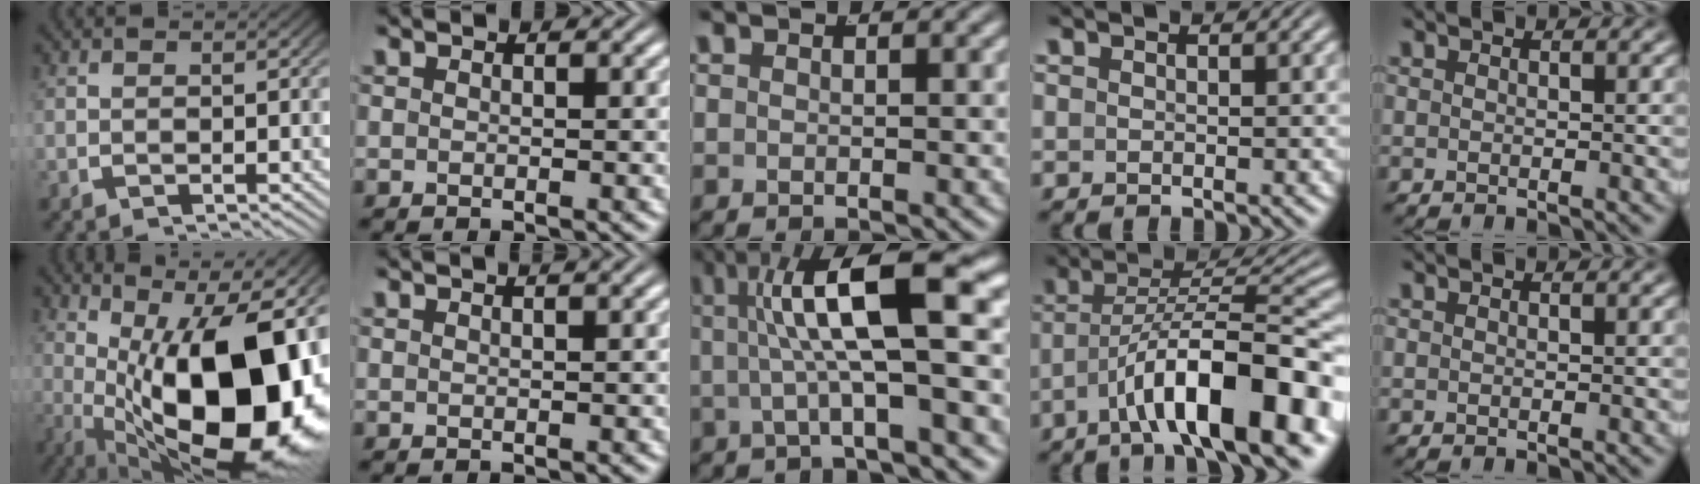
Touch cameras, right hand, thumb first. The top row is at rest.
{"thumb": {"total": 25.1, "force": [-0.7, 14.3, 20.6], "torque": [-0.324, -0.056, 0.027]}, "index": {"total": 1.2, "force": [0.9, -0.3, 0.6], "torque": [0.000, 0.003, 0.015]}, "middle": {"total": 9.4, "force": [2.2, 2.9, 8.6], "torque": [-0.124, 0.020, 0.030]}, "ring": {"total": 9.7, "force": [-3.5, 3.4, 8.5], "torque": [-0.126, -0.013, -0.043]}}